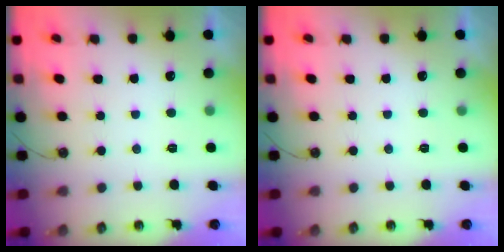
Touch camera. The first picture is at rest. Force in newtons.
{"total": 0.0}